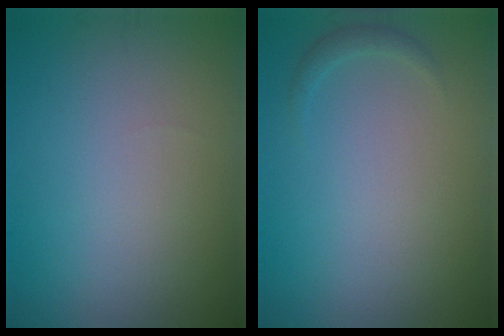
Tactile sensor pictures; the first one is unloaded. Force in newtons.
{"total": 0.9, "press": 0.9, "slide": 0.1}